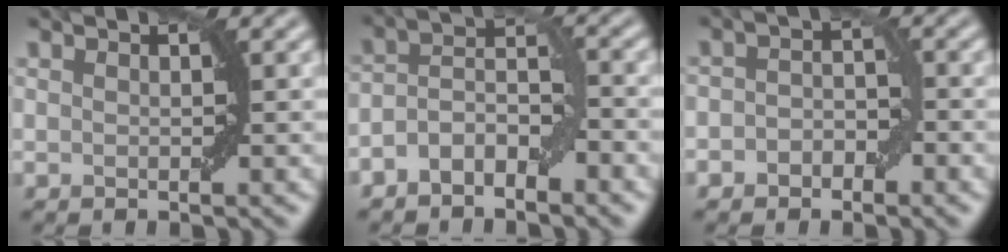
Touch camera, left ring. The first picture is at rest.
{"total": 4.0, "force": [-2.3, 1.9, 2.6], "torque": [-0.048, 0.014, -0.045]}
{"total": 2.3, "force": [-1.0, 1.6, 1.2], "torque": [-0.018, 0.007, -0.022]}